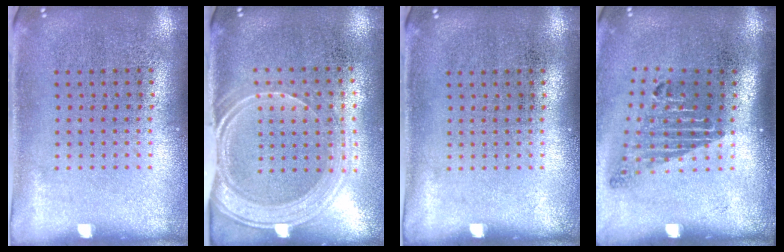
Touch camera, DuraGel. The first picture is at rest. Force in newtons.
{"total": 1.9, "press": 1.6, "slide": 1.0}
{"total": 0.0}
{"total": 1.8, "press": 1.3, "slide": 1.3}